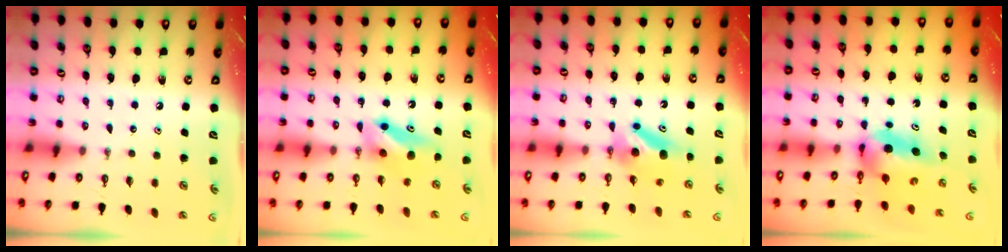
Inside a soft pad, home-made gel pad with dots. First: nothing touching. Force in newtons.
{"total": 8.0, "press": 7.3, "slide": 3.2}
{"total": 7.4, "press": 7.1, "slide": 1.9}
{"total": 5.3, "press": 5.3, "slide": 0.7}